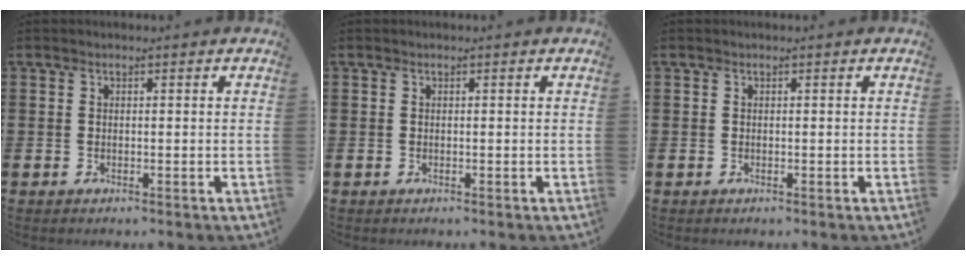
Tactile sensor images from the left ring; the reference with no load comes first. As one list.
[{"total": 0.0}, {"total": 0.0}]